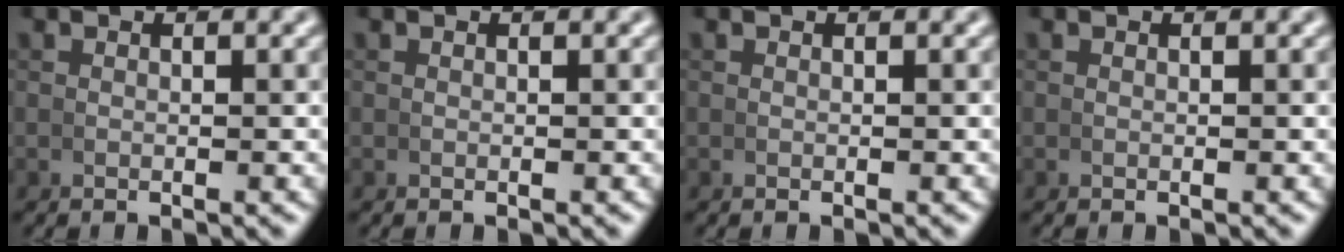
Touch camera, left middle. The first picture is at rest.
{"total": 0.0}
{"total": 0.0}
{"total": 0.0}